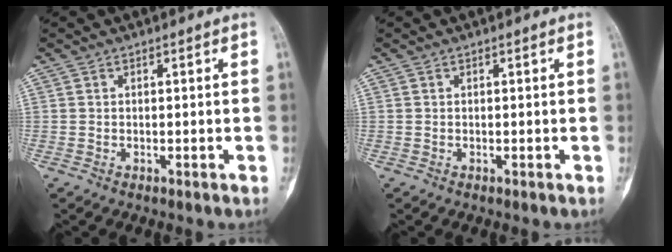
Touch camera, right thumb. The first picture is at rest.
{"total": 0.0}